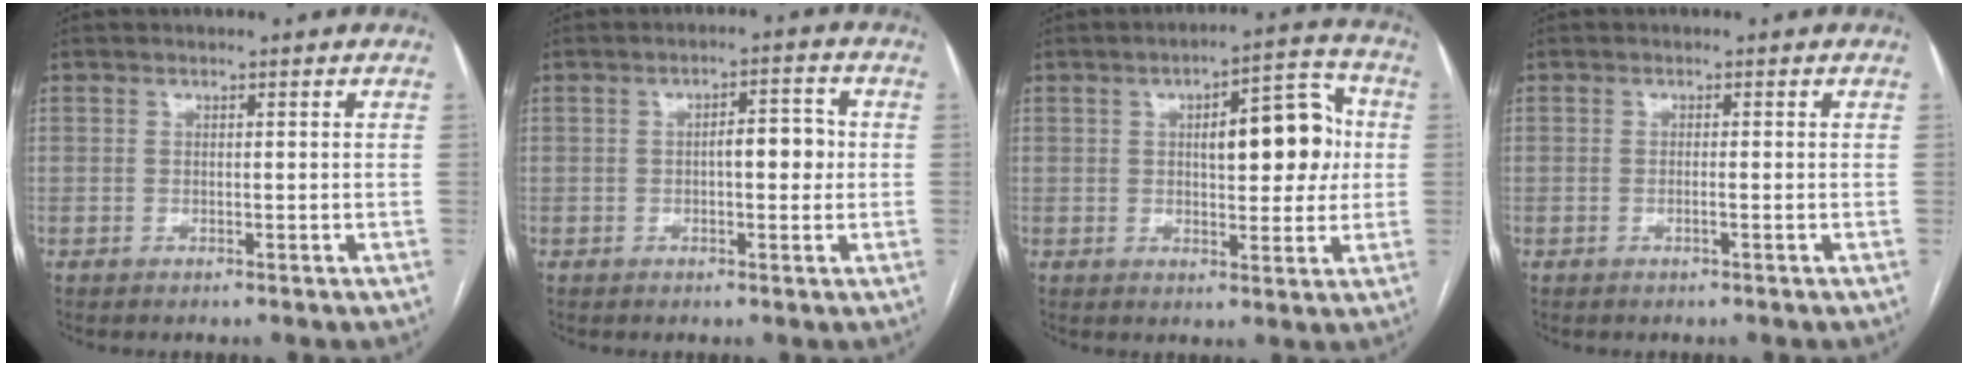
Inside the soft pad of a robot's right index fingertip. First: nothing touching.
{"total": 4.5, "force": [-0.1, 1.5, 4.2], "torque": [-0.060, 0.013, -0.003]}
{"total": 11.1, "force": [1.6, 3.9, 10.3], "torque": [-0.136, 0.028, 0.025]}
{"total": 0.7, "force": [-0.3, -0.1, 0.7], "torque": [-0.013, 0.001, -0.005]}